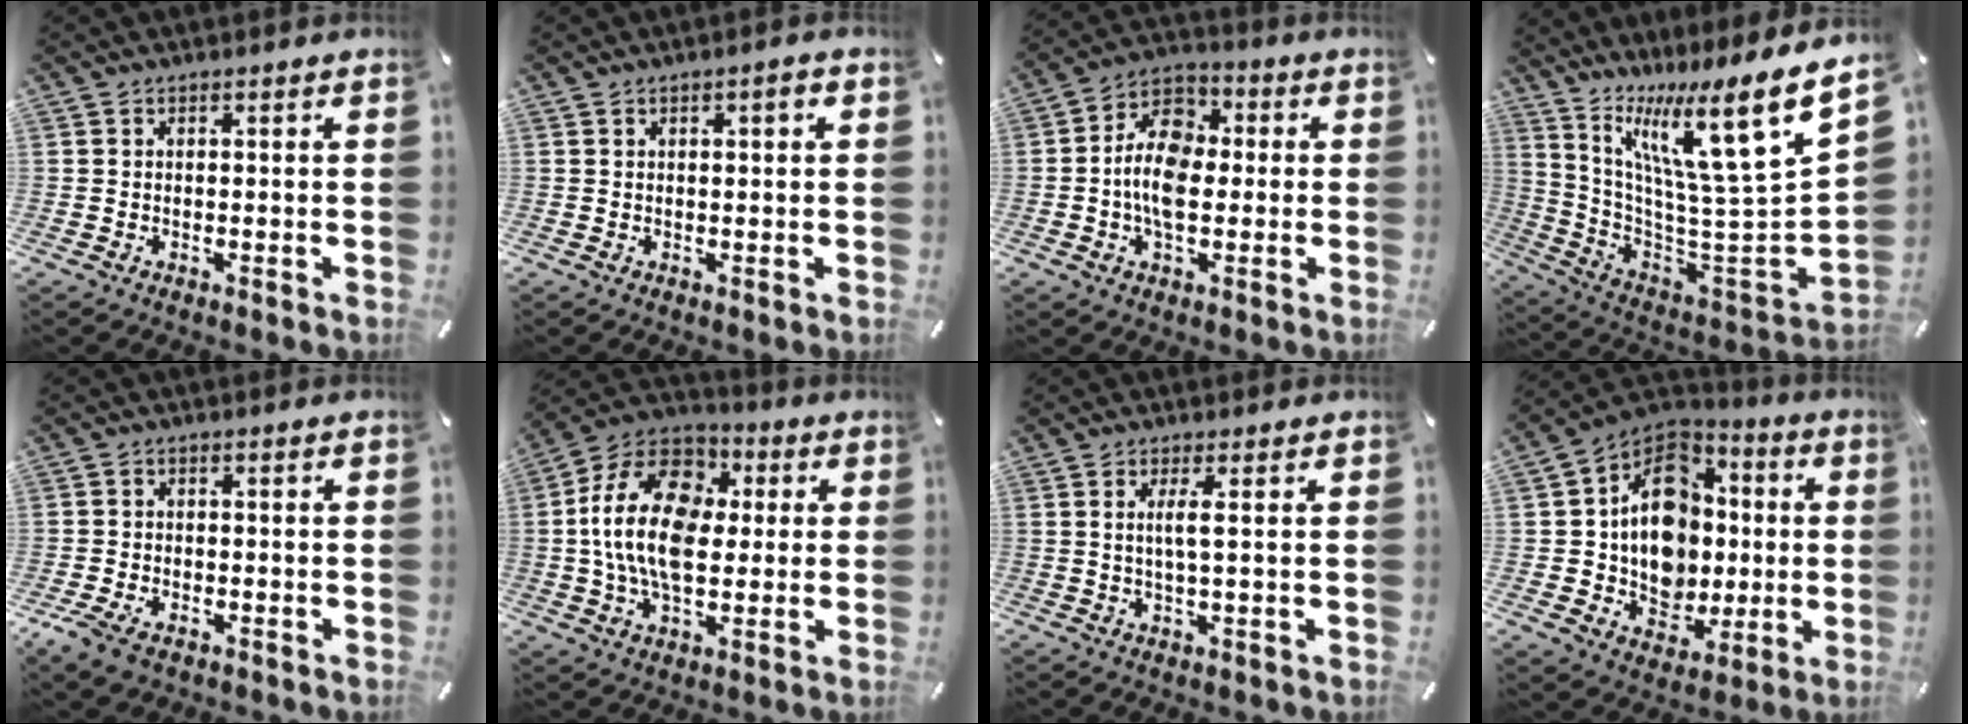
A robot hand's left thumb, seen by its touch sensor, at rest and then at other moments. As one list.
[{"total": 2.0, "force": [0.8, 0.6, 1.8], "torque": [-0.035, 0.004, 0.011]}, {"total": 12.0, "force": [-1.4, 8.2, 8.6], "torque": [-0.170, 0.013, -0.027]}, {"total": 17.7, "force": [11.5, 2.5, 13.2], "torque": [-0.205, -0.116, 0.173]}, {"total": 4.2, "force": [-2.4, 2.5, 2.5], "torque": [-0.067, 0.003, -0.049]}, {"total": 19.5, "force": [0.7, 13.4, 14.2], "torque": [-0.291, 0.011, 0.005]}, {"total": 4.1, "force": [0.7, 0.5, 4.0], "torque": [-0.079, -0.003, 0.009]}, {"total": 15.4, "force": [0.5, 13.5, 7.4], "torque": [-0.137, -0.004, 0.019]}]